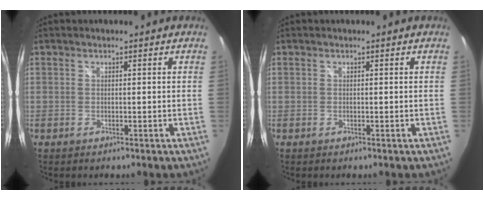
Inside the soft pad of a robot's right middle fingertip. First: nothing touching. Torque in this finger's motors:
{"motor_torque": [0.00, 0.00, 0.00, 0.00]}